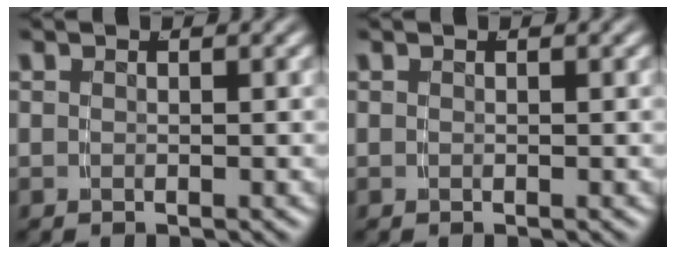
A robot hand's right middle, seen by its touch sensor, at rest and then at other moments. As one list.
[{"total": 0.0}]